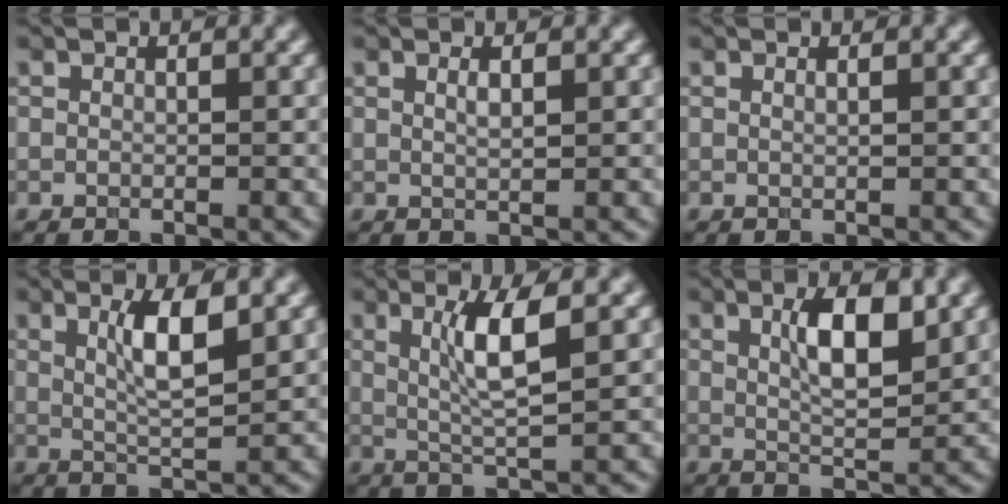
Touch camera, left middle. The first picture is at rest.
{"total": 0.8, "force": [0.2, 0.1, 0.7], "torque": [-0.010, 0.006, 0.013]}
{"total": 0.6, "force": [0.2, 0.2, 0.4], "torque": [0.002, 0.002, 0.003]}
{"total": 3.9, "force": [1.2, 0.7, 3.7], "torque": [-0.068, 0.000, 0.035]}
{"total": 4.2, "force": [1.0, 0.5, 4.1], "torque": [-0.079, 0.000, 0.036]}
{"total": 4.7, "force": [1.5, 1.1, 4.3], "torque": [-0.076, 0.003, 0.038]}